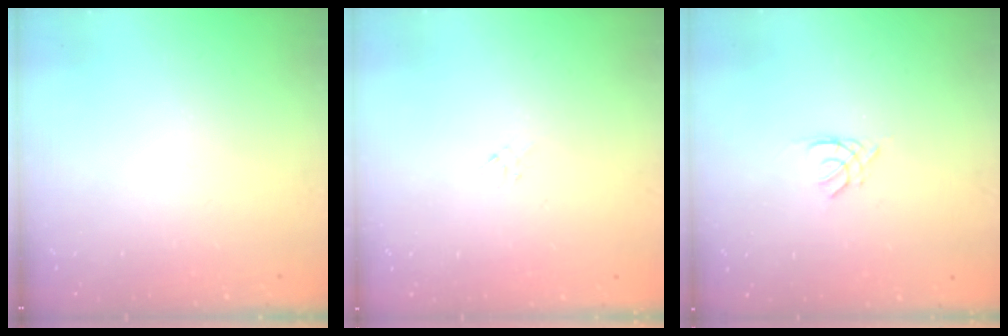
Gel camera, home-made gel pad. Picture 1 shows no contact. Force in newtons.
{"total": 1.3, "press": 1.2, "slide": 0.5}
{"total": 1.3, "press": 1.3, "slide": 0.3}